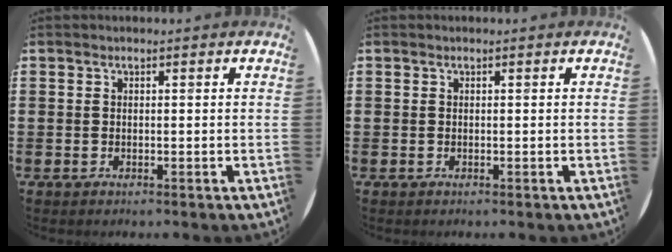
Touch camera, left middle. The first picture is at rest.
{"total": 0.0}